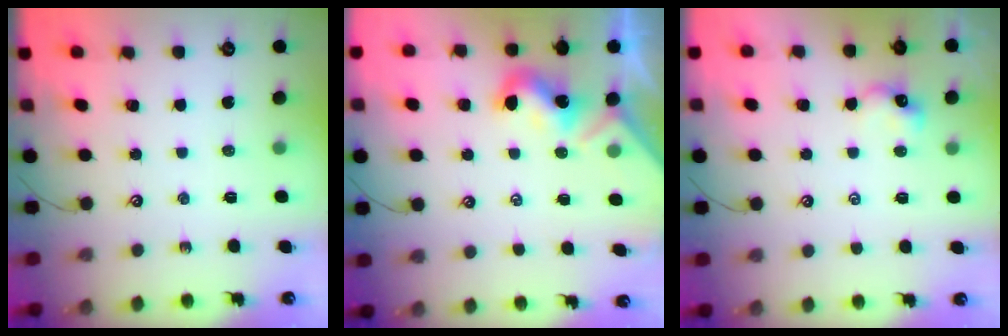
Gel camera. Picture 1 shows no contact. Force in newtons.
{"total": 2.1, "press": 2.0, "slide": 0.4}
{"total": 0.0}